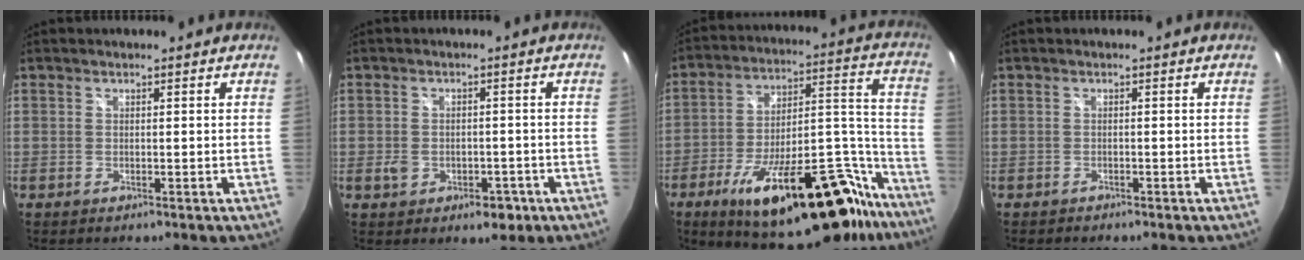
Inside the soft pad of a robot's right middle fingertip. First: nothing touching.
{"total": 5.4, "force": [-2.2, 3.8, 3.2], "torque": [-0.060, 0.000, -0.028]}
{"total": 31.3, "force": [-21.5, 11.0, 19.8], "torque": [-0.261, 0.027, -0.306]}
{"total": 0.9, "force": [-0.8, 0.3, 0.0], "torque": [-0.005, 0.000, -0.015]}